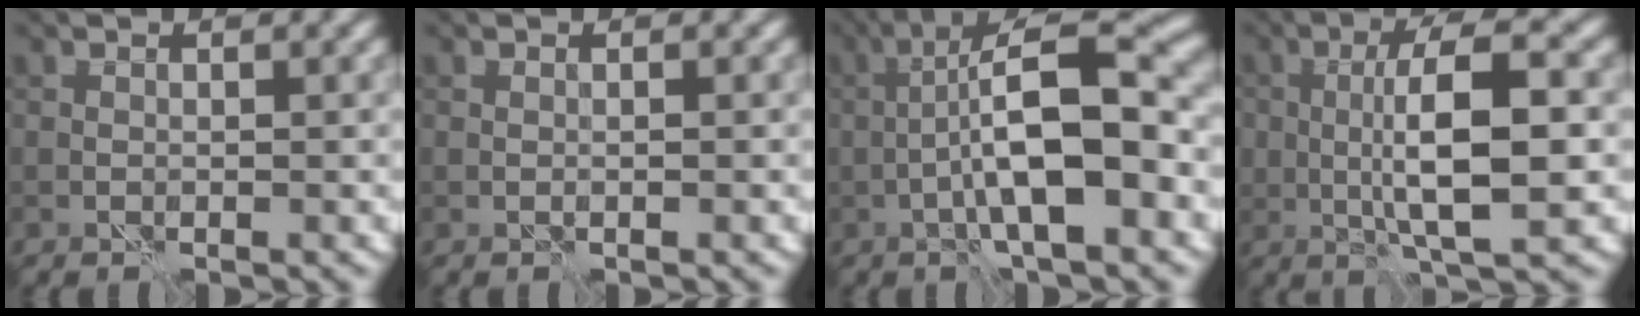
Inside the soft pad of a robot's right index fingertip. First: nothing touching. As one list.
[{"total": 0.0}, {"total": 9.3, "force": [-2.1, 2.1, 8.8], "torque": [-0.139, 0.024, -0.041]}, {"total": 7.9, "force": [-0.3, 2.4, 7.5], "torque": [-0.132, 0.004, -0.009]}]